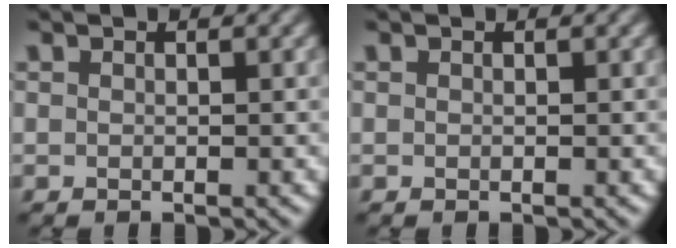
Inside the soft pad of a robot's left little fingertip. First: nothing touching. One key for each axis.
{"total": 0.0}